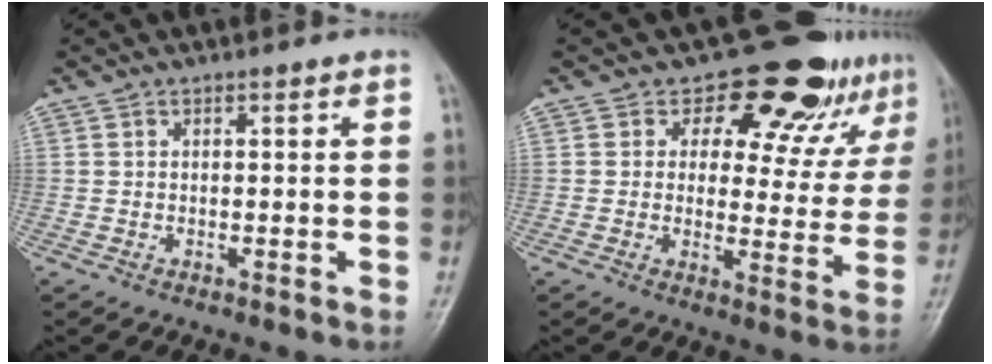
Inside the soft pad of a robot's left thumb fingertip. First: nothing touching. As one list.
[{"total": 13.7, "force": [9.8, 7.2, 6.2], "torque": [-0.025, -0.060, 0.113]}]